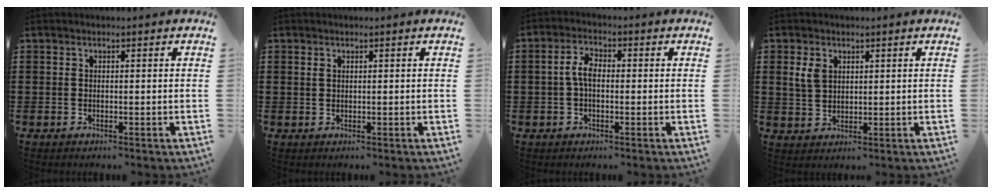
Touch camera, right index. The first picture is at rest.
{"total": 0.7, "force": [0.3, 0.5, 0.4], "torque": [-0.009, 0.003, 0.007]}
{"total": 4.0, "force": [-0.3, 2.0, 3.5], "torque": [-0.080, 0.001, -0.010]}
{"total": 3.4, "force": [1.5, 2.4, 1.9], "torque": [-0.044, 0.010, 0.028]}